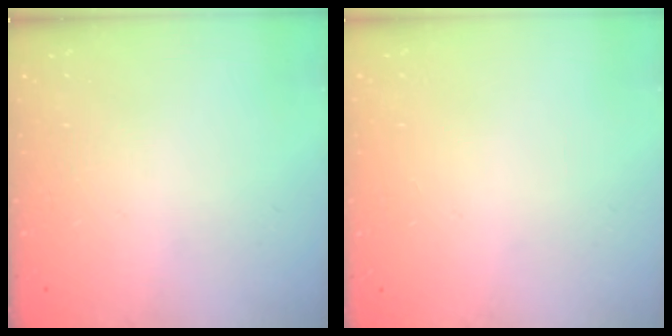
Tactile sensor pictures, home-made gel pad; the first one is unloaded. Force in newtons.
{"total": 0.0}